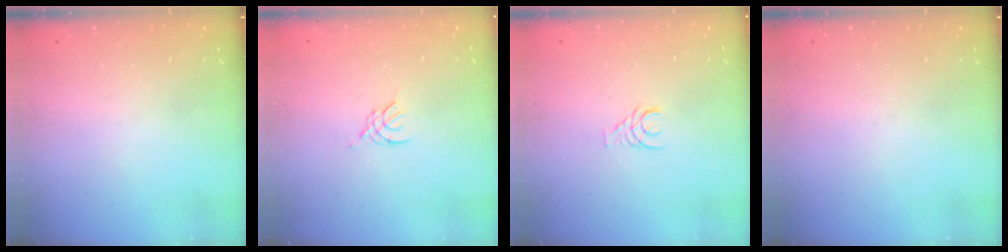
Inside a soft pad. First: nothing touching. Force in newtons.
{"total": 2.4, "press": 2.3, "slide": 0.5}
{"total": 3.6, "press": 3.6, "slide": 0.4}
{"total": 0.0}